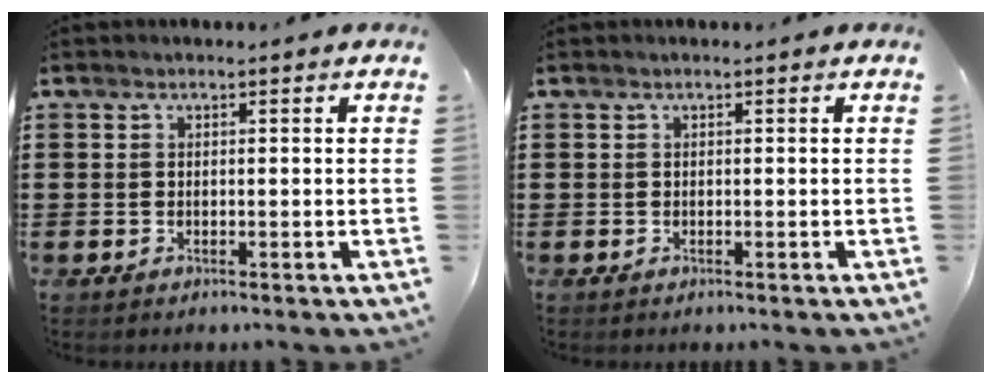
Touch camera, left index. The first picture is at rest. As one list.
[{"total": 0.0}]